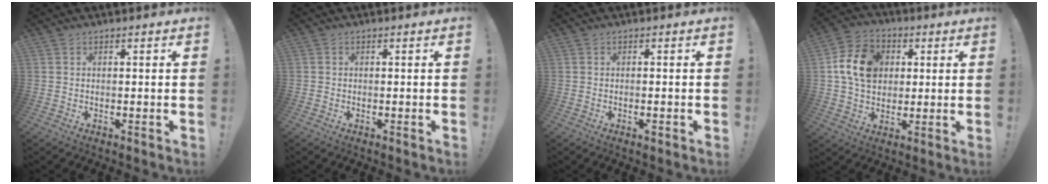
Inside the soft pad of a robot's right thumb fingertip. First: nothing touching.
{"total": 0.7, "force": [-0.2, 0.6, 0.0], "torque": [-0.004, 0.005, -0.003]}
{"total": 1.3, "force": [-0.7, 0.2, 1.1], "torque": [-0.015, 0.001, -0.011]}
{"total": 14.1, "force": [3.0, 11.4, 7.8], "torque": [-0.118, 0.001, 0.062]}